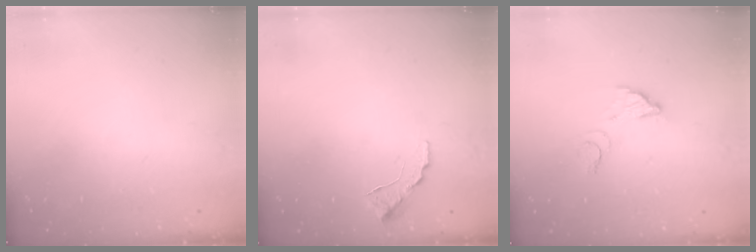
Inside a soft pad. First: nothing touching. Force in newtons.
{"total": 6.6, "press": 6.5, "slide": 0.5}
{"total": 4.0, "press": 3.9, "slide": 0.3}